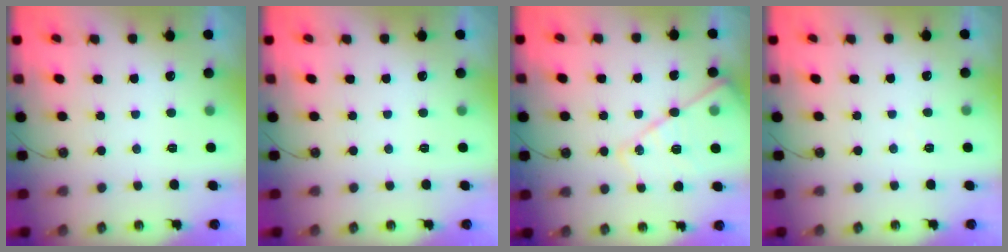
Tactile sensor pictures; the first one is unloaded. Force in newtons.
{"total": 0.0}
{"total": 15.5, "press": 15.4, "slide": 1.6}
{"total": 2.6, "press": 2.6, "slide": 0.5}